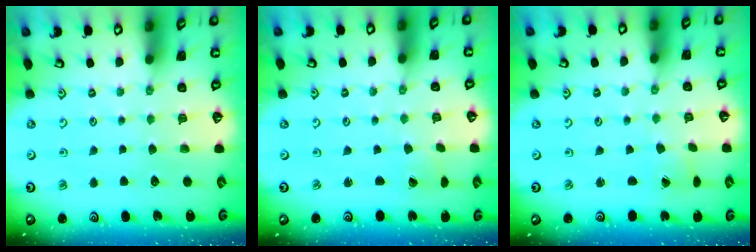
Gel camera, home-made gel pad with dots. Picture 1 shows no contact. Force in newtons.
{"total": 0.0}
{"total": 0.5, "press": 0.5, "slide": 0.1}